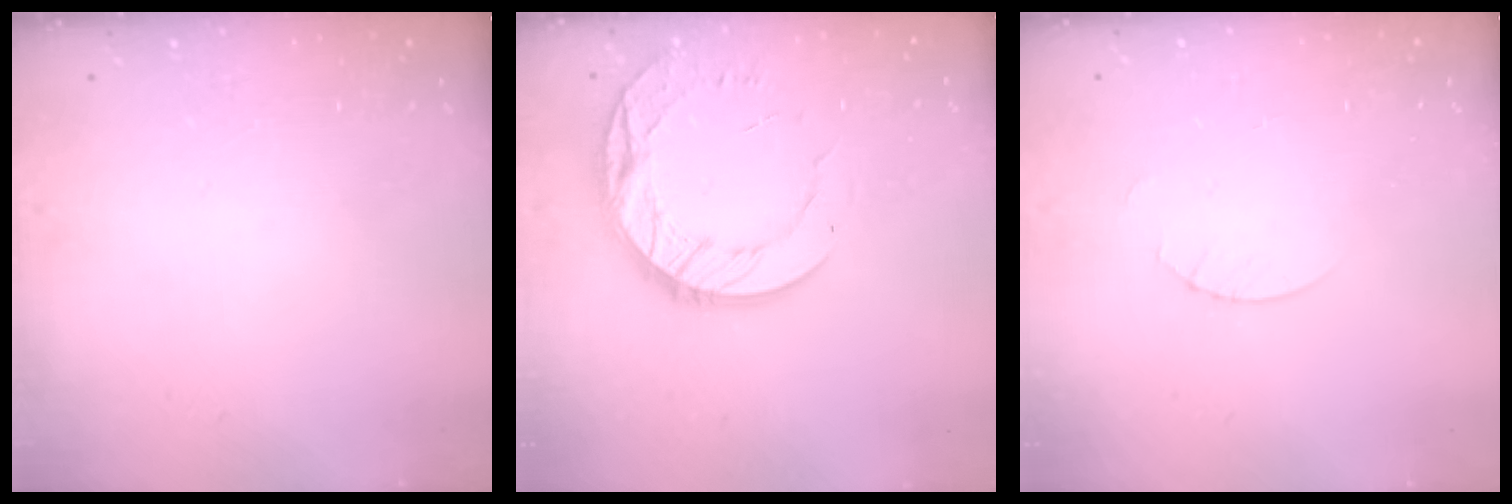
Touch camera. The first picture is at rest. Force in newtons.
{"total": 15.4, "press": 15.3, "slide": 1.3}
{"total": 1.9, "press": 1.9, "slide": 0.2}